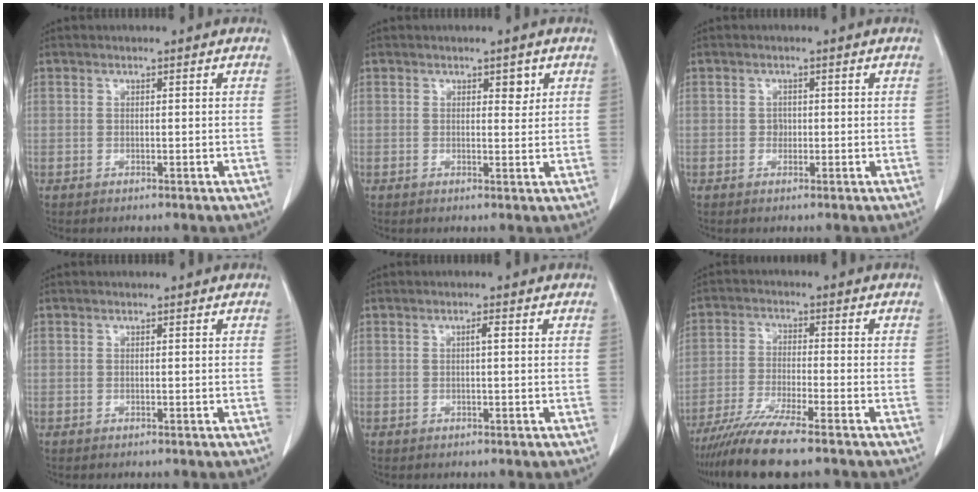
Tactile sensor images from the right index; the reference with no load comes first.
{"total": 1.9, "force": [1.0, 0.9, 1.3], "torque": [-0.013, -0.003, 0.014]}
{"total": 1.0, "force": [-0.1, 0.9, 0.5], "torque": [-0.005, 0.003, -0.001]}
{"total": 0.0}
{"total": 1.0, "force": [0.2, 0.0, 1.0], "torque": [-0.017, 0.003, 0.002]}
{"total": 10.0, "force": [-7.9, -0.3, 6.0], "torque": [-0.103, -0.029, -0.137]}